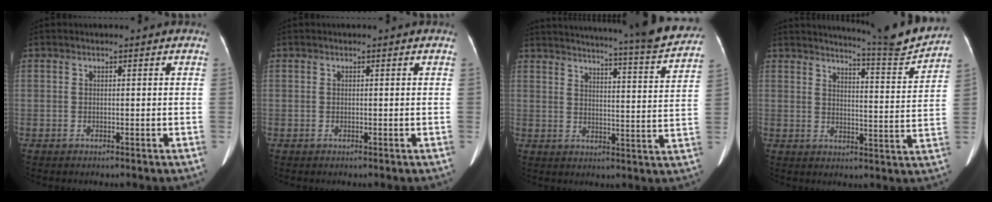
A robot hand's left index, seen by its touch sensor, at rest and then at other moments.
{"total": 0.0}
{"total": 22.9, "force": [21.2, 0.2, 8.7], "torque": [-0.132, -0.063, 0.257]}
{"total": 10.2, "force": [9.9, -2.0, 1.5], "torque": [-0.036, -0.052, 0.136]}